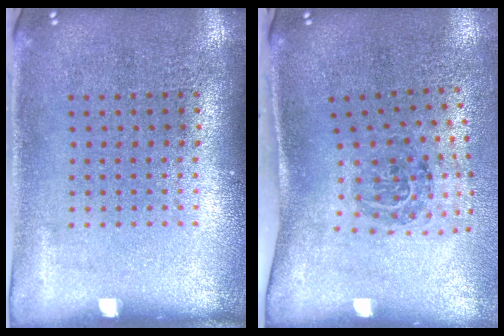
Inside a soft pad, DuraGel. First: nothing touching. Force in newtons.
{"total": 1.8, "press": 1.2, "slide": 1.3}